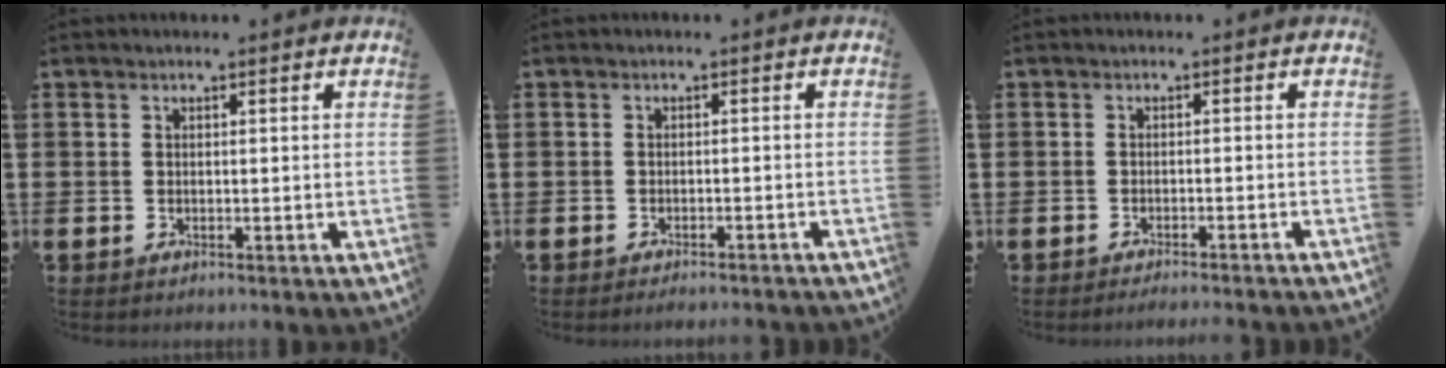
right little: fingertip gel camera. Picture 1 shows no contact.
{"total": 1.0, "force": [-1.0, -0.1, 0.2], "torque": [-0.003, 0.000, -0.020]}
{"total": 1.2, "force": [-1.2, -0.3, 0.2], "torque": [-0.002, 0.002, -0.024]}